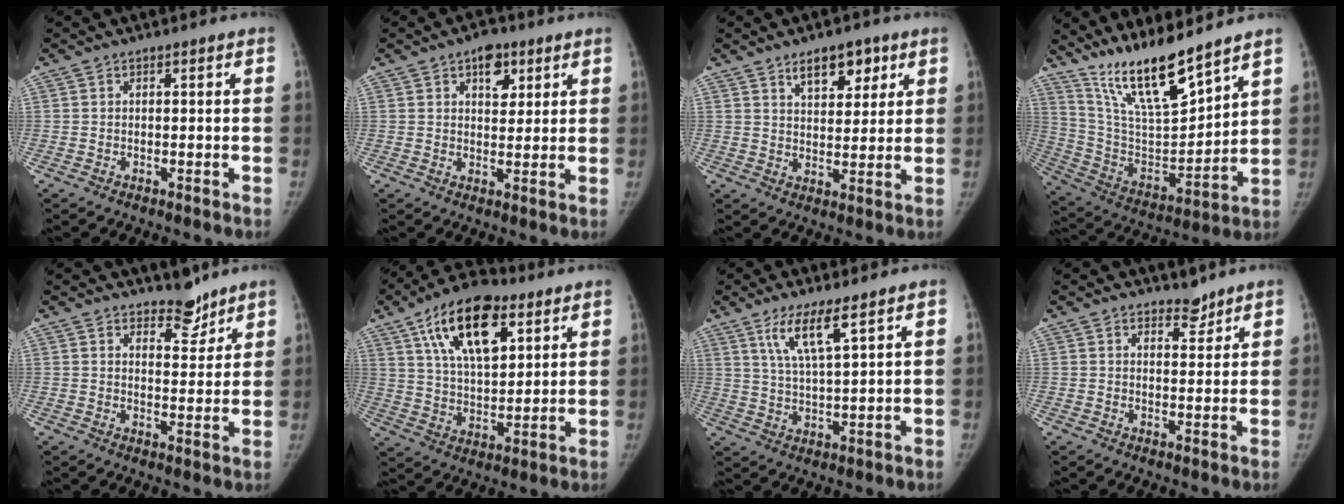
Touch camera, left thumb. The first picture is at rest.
{"total": 6.0, "force": [3.1, 3.6, 3.6], "torque": [-0.019, -0.010, 0.042]}
{"total": 7.9, "force": [4.6, 4.2, 4.9], "torque": [-0.038, -0.024, 0.072]}
{"total": 17.1, "force": [13.6, 3.1, 9.9], "torque": [-0.150, -0.079, 0.266]}
{"total": 5.3, "force": [4.4, 2.4, 1.6], "torque": [0.006, -0.035, 0.070]}
{"total": 18.6, "force": [8.9, 9.1, 13.5], "torque": [-0.189, -0.024, 0.154]}
{"total": 7.4, "force": [4.4, 1.1, 5.8], "torque": [-0.112, -0.025, 0.092]}
{"total": 3.0, "force": [2.6, 1.3, 0.7], "torque": [0.008, -0.020, 0.039]}